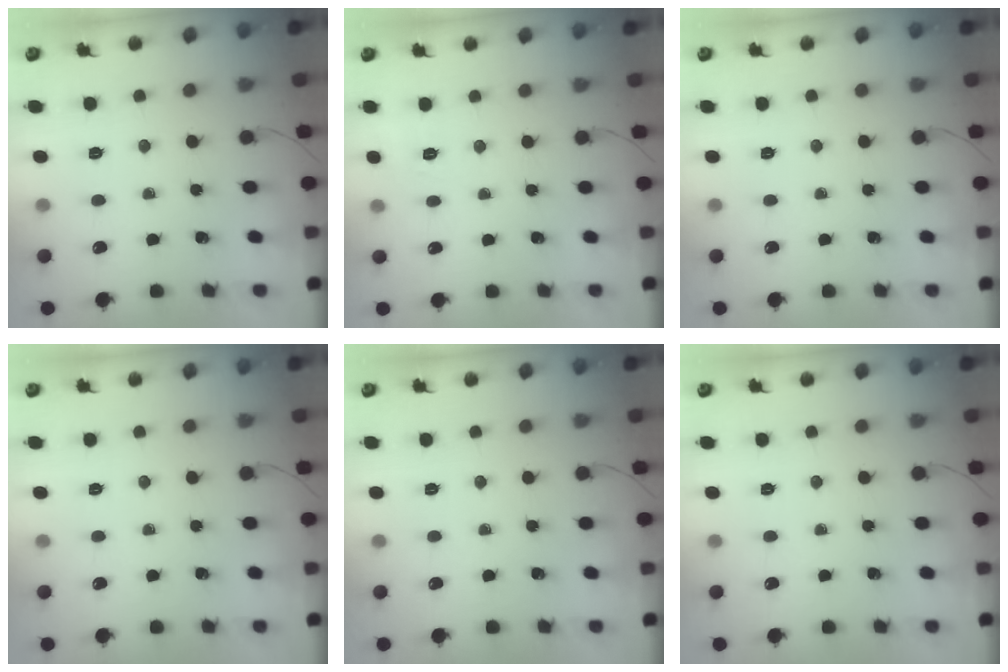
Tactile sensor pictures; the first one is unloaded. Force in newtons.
{"total": 7.1, "press": 6.8, "slide": 2.0}
{"total": 0.0}
{"total": 0.0}
{"total": 0.0}
{"total": 0.0}